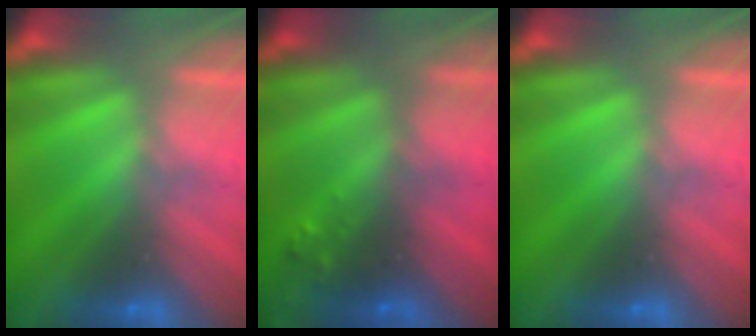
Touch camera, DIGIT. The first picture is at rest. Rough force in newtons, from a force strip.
{"total": 7.7}
{"total": 0.0}